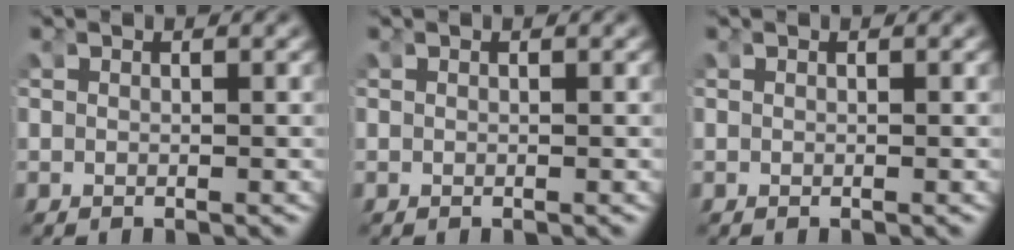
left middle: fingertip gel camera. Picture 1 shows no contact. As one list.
[{"total": 0.0}, {"total": 0.0}]